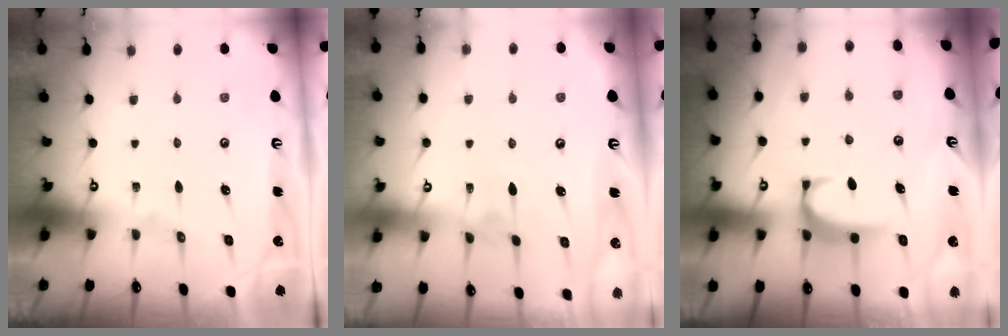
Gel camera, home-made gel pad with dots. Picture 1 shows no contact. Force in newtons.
{"total": 3.0, "press": 3.0, "slide": 0.4}
{"total": 2.0, "press": 1.9, "slide": 0.6}